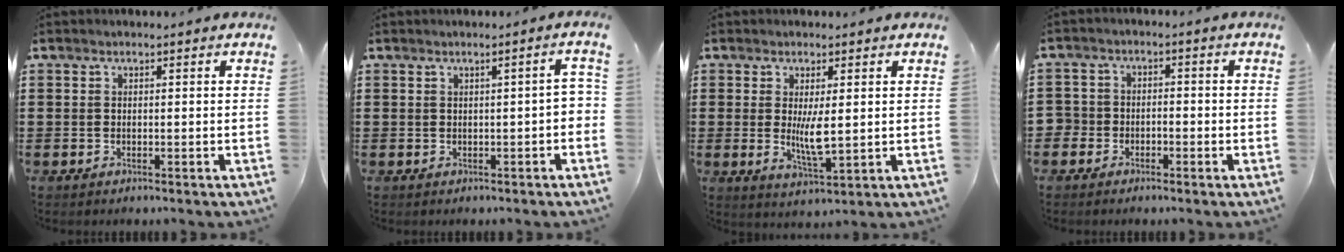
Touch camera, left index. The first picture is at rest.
{"total": 2.2, "force": [-0.1, 0.1, 2.2], "torque": [-0.035, -0.002, -0.003]}
{"total": 5.1, "force": [0.6, 1.3, 4.9], "torque": [-0.092, -0.007, 0.006]}
{"total": 2.6, "force": [-2.1, 1.6, 0.1], "torque": [-0.011, 0.001, -0.048]}